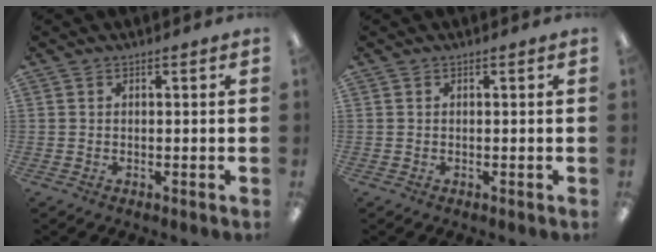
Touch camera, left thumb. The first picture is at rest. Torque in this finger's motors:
{"motor_torque": [-0.44, 0.38, 0.27, 0.16, 0.00]}